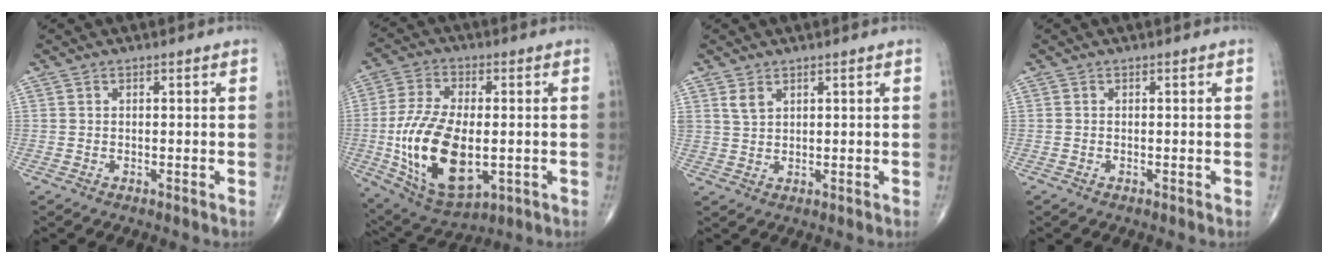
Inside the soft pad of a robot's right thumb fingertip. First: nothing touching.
{"total": 19.3, "force": [-2.7, 9.9, 16.3], "torque": [-0.312, -0.008, -0.030]}
{"total": 2.6, "force": [1.7, 1.4, 1.4], "torque": [-0.024, -0.006, 0.042]}
{"total": 0.0}